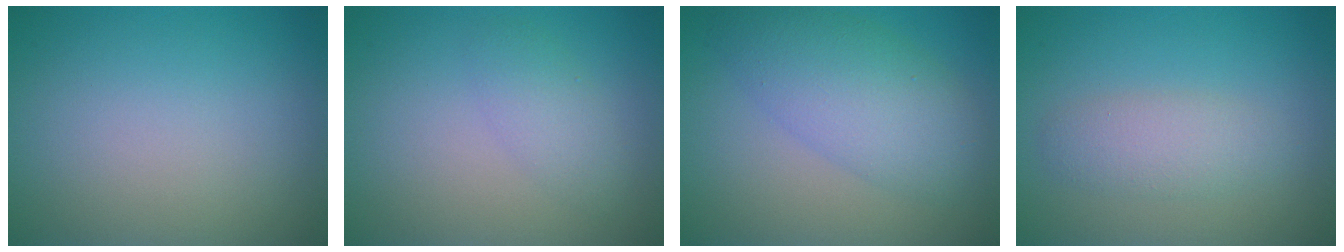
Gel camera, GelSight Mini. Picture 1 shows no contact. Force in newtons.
{"total": 2.1, "press": 2.1, "slide": 0.1}
{"total": 6.0, "press": 6.0, "slide": 0.2}
{"total": 2.6, "press": 2.6, "slide": 0.2}